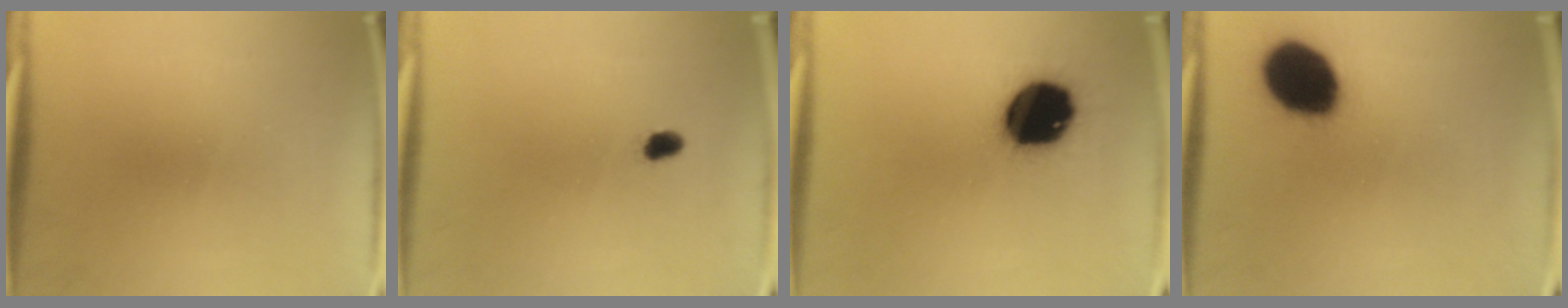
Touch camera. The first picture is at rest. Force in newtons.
{"total": 1.8}
{"total": 18.5}
{"total": 17.3}